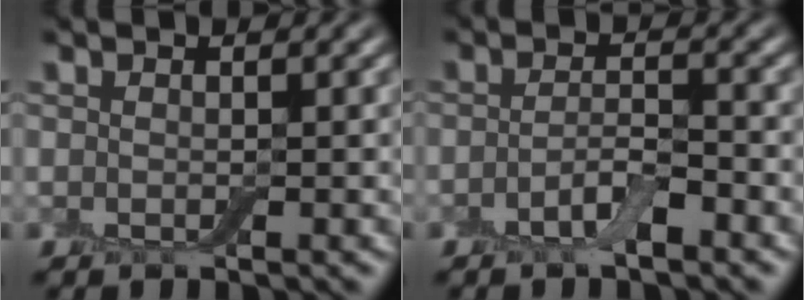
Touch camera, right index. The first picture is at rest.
{"total": 2.6, "force": [-1.4, 0.8, 2.0], "torque": [-0.039, 0.005, -0.031]}